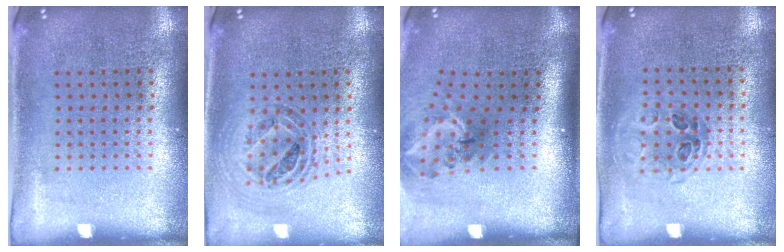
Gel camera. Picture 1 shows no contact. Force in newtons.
{"total": 0.9, "press": 0.9, "slide": 0.0}
{"total": 1.9, "press": 1.3, "slide": 1.5}
{"total": 1.0, "press": 0.8, "slide": 0.5}